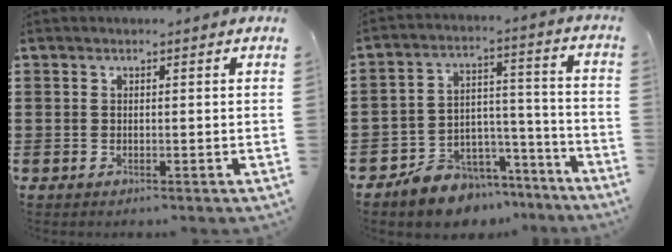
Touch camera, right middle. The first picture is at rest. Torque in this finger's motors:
{"motor_torque": [1.46, -0.68, 0.13, 0.05]}